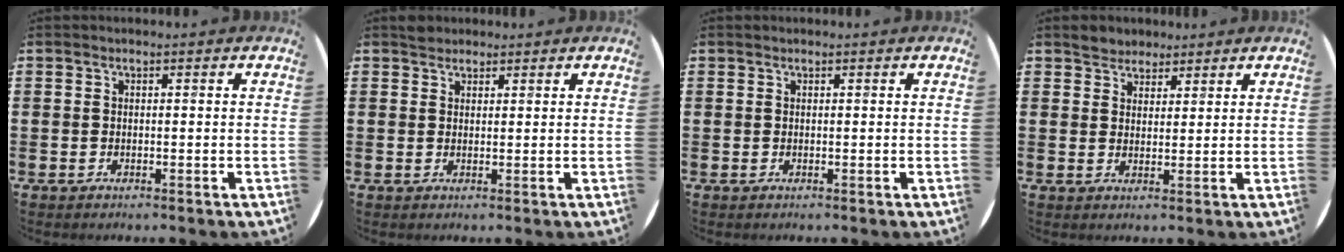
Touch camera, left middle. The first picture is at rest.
{"total": 1.6, "force": [1.5, 0.6, -0.1], "torque": [0.007, 0.001, 0.028]}
{"total": 0.0}
{"total": 2.6, "force": [2.3, 1.2, -0.2], "torque": [0.006, 0.003, 0.044]}